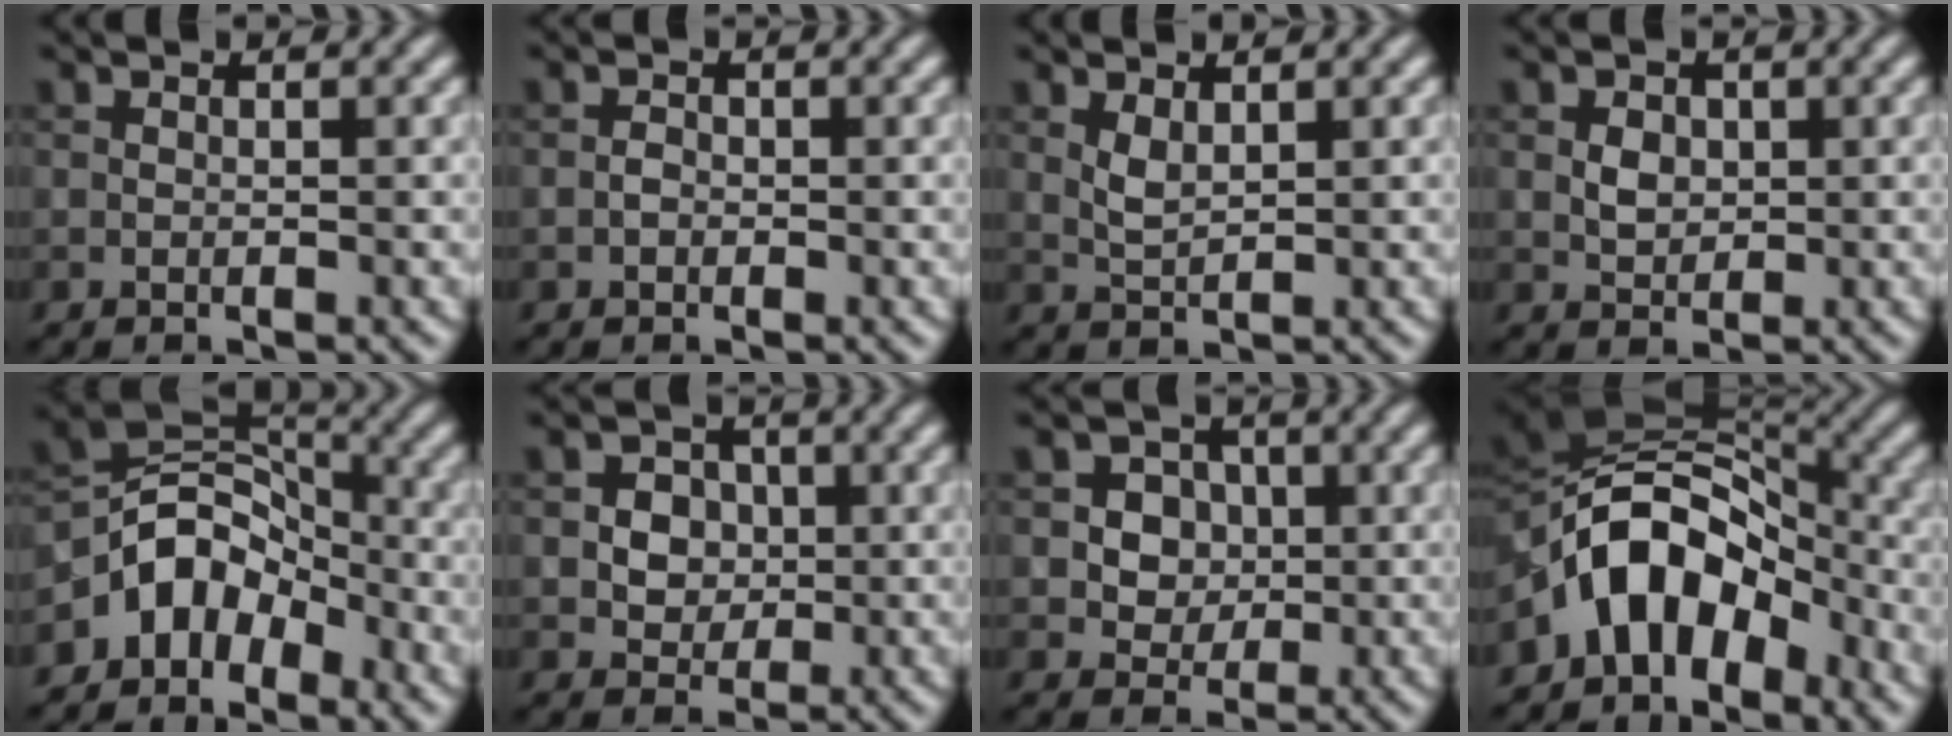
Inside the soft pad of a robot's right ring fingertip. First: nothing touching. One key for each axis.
{"total": 0.8, "fx": -0.3, "fy": 0.6, "fz": 0.5, "tx": -0.009, "ty": 0.000, "tz": -0.009}
{"total": 1.6, "fx": 0.9, "fy": 0.6, "fz": 1.1, "tx": -0.029, "ty": -0.001, "tz": 0.022}
{"total": 1.8, "fx": 0.3, "fy": 1.4, "fz": 1.0, "tx": -0.019, "ty": 0.000, "tz": 0.005}
{"total": 5.5, "fx": -3.1, "fy": 3.8, "fz": 2.4, "tx": -0.019, "ty": 0.013, "tz": -0.068}
{"total": 3.7, "fx": 0.4, "fy": 3.2, "fz": 1.7, "tx": -0.016, "ty": 0.002, "tz": -0.002}
{"total": 4.6, "fx": 1.0, "fy": 4.1, "fz": 2.0, "tx": -0.024, "ty": 0.007, "tz": 0.015}
{"total": 8.5, "fx": -3.8, "fy": 5.4, "fz": 5.3, "tx": -0.067, "ty": 0.020, "tz": -0.084}